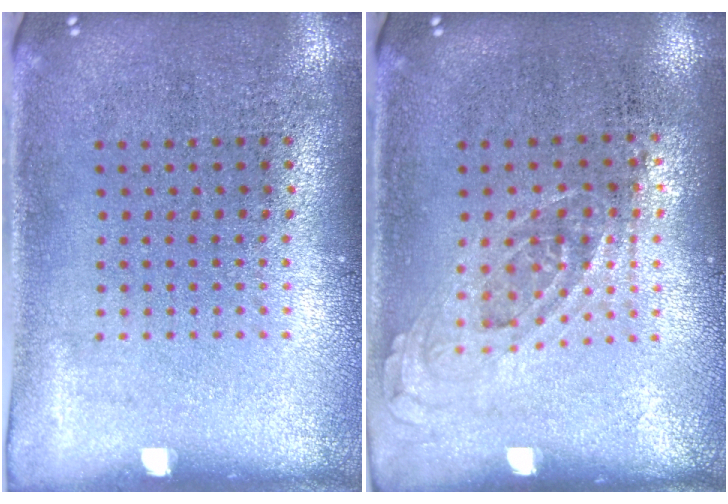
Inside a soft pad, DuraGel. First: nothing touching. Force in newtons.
{"total": 0.7, "press": 0.6, "slide": 0.3}